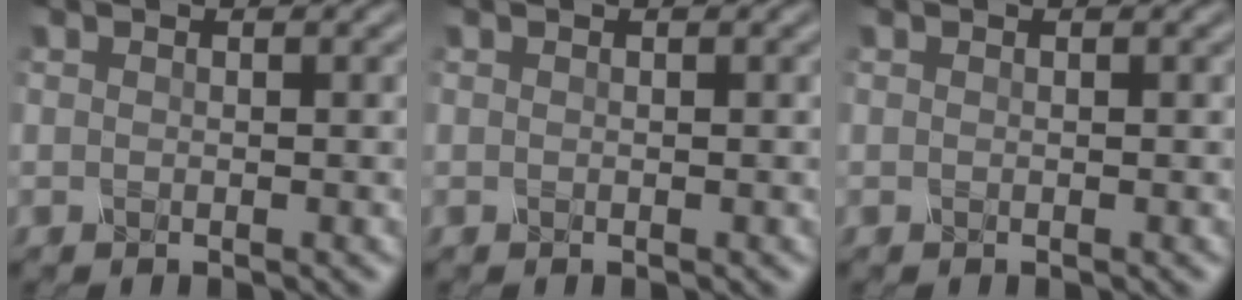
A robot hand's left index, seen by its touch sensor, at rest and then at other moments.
{"total": 0.0}
{"total": 0.0}